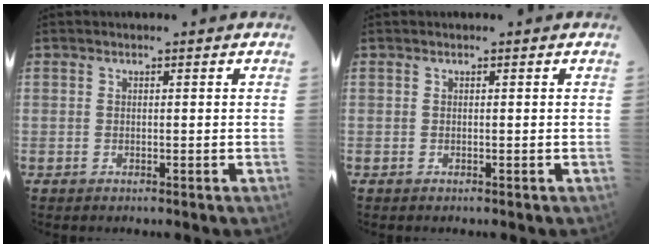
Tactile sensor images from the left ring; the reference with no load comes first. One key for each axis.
{"total": 0.0}